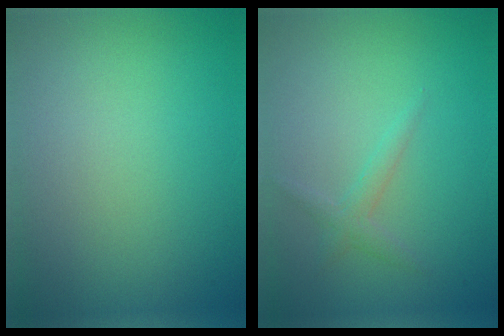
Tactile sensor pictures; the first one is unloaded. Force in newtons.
{"total": 1.3, "press": 1.3, "slide": 0.0}